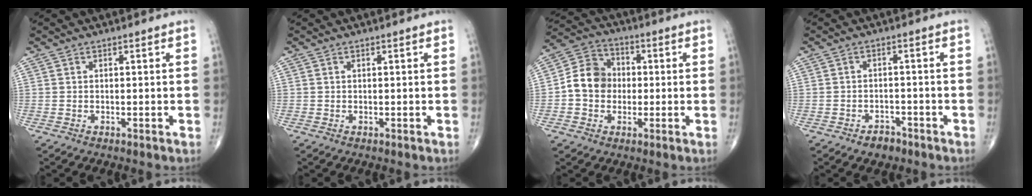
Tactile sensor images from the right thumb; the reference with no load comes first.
{"total": 0.0}
{"total": 9.3, "force": [-0.5, 8.0, 4.7], "torque": [-0.062, 0.030, -0.022]}
{"total": 3.1, "force": [-2.1, 2.0, 1.1], "torque": [-0.010, 0.014, -0.027]}